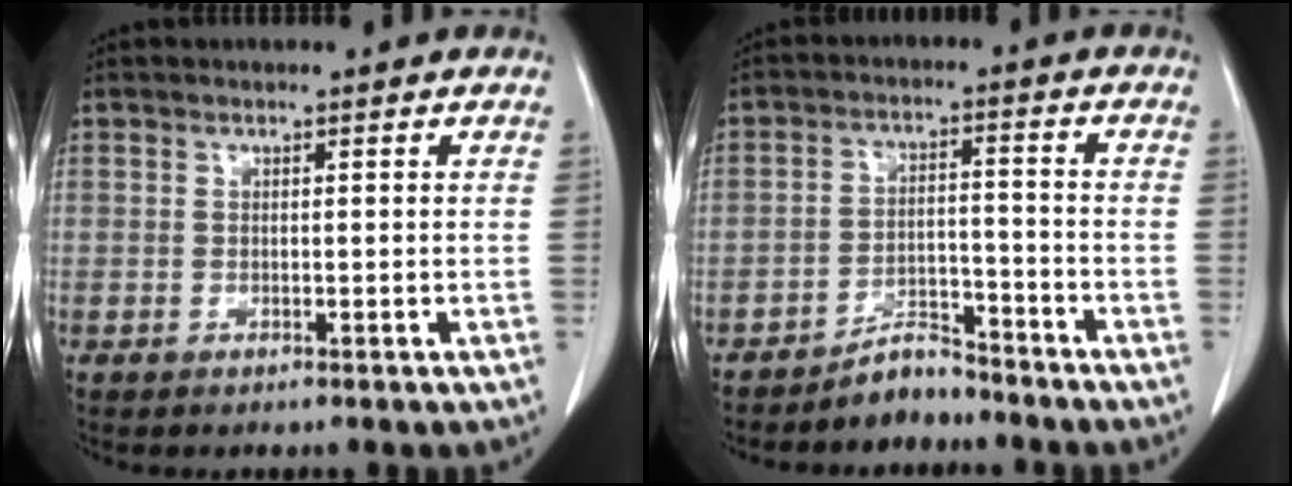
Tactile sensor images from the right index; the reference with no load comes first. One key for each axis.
{"total": 4.6, "fx": -4.3, "fy": 1.5, "fz": 0.6, "tx": -0.007, "ty": 0.005, "tz": -0.073}